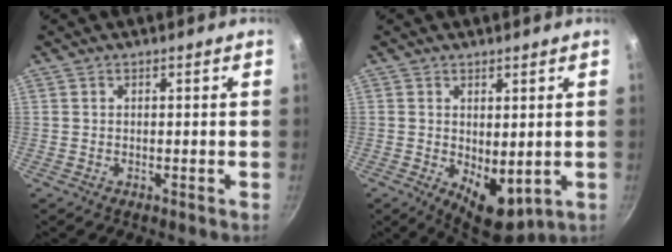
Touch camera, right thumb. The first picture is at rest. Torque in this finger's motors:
{"motor_torque": [-0.54, 0.86, 0.60, 0.67, 0.04]}